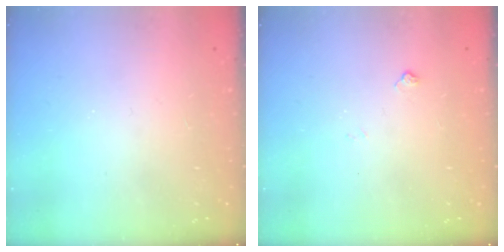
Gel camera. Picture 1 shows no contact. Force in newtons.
{"total": 2.5, "press": 2.4, "slide": 0.4}